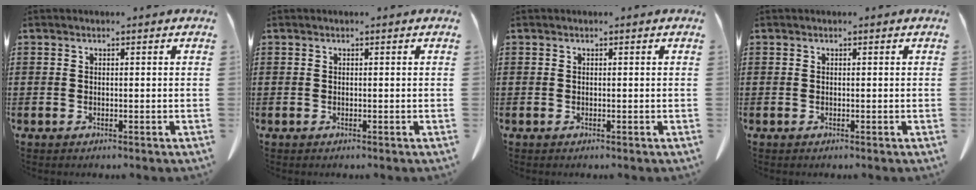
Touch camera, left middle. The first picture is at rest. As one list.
[{"total": 0.0}, {"total": 0.0}, {"total": 0.0}]